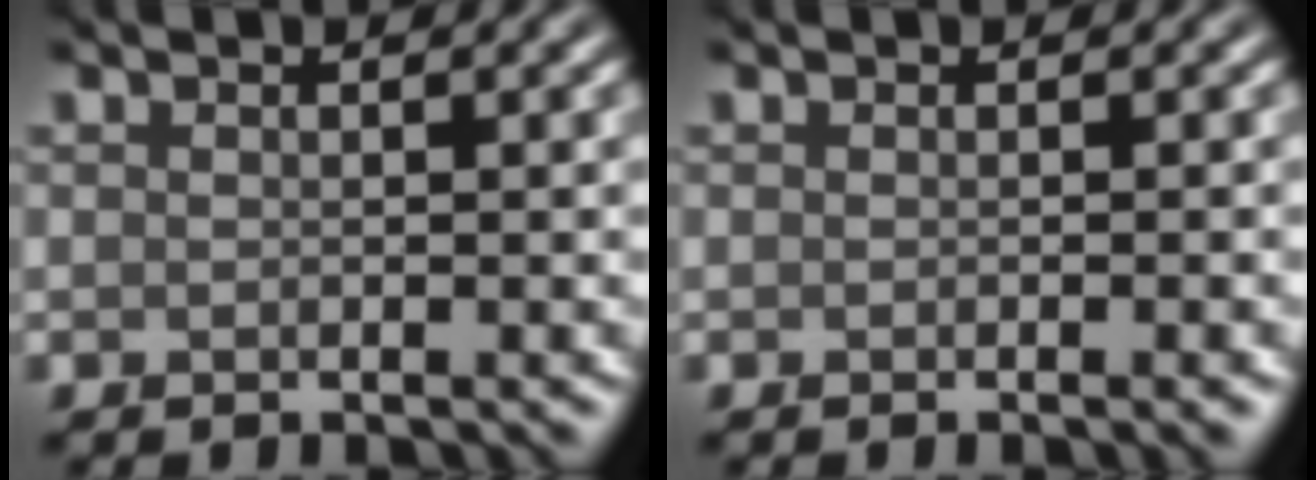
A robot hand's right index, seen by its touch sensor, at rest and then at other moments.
{"total": 1.3, "force": [-0.3, 0.4, 1.2], "torque": [-0.008, -0.002, -0.007]}